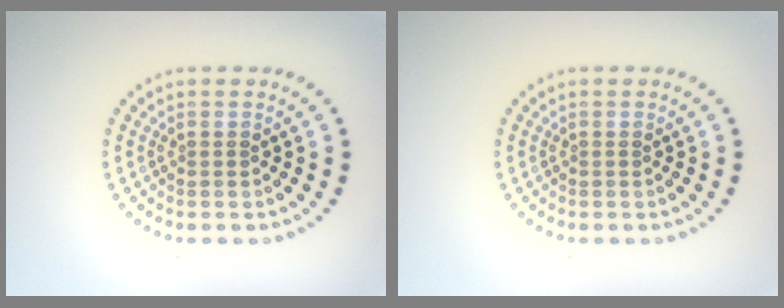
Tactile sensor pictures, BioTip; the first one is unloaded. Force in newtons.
{"total": 0.0}